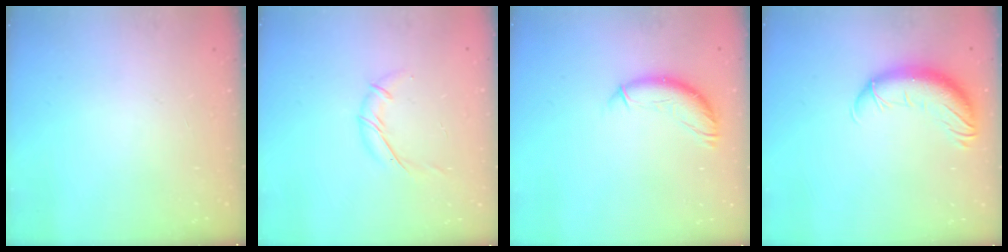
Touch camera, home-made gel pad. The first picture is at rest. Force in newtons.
{"total": 7.3, "press": 7.3, "slide": 0.5}
{"total": 11.7, "press": 11.6, "slide": 1.2}
{"total": 12.5, "press": 12.0, "slide": 3.5}